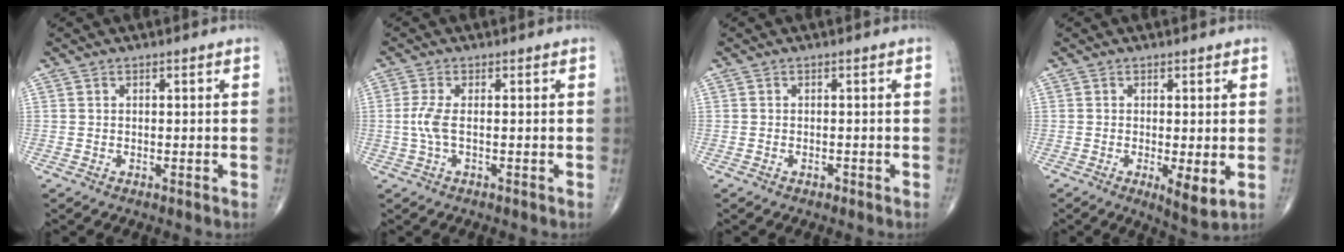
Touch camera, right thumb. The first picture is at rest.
{"total": 3.3, "force": [-0.3, 0.9, 3.2], "torque": [-0.090, -0.003, -0.010]}
{"total": 0.6, "force": [-0.4, 0.4, 0.3], "torque": [-0.005, 0.003, -0.007]}
{"total": 4.9, "force": [-0.8, 1.4, 4.6], "torque": [-0.078, -0.018, -0.012]}